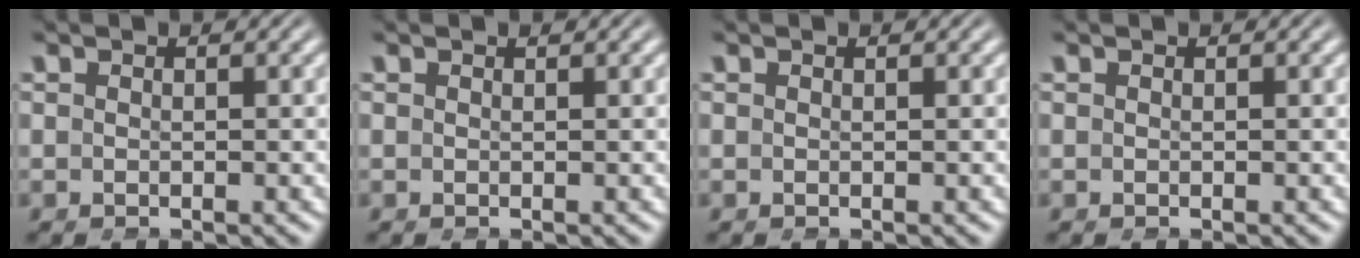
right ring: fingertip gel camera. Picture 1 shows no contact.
{"total": 0.0}
{"total": 0.0}
{"total": 0.0}